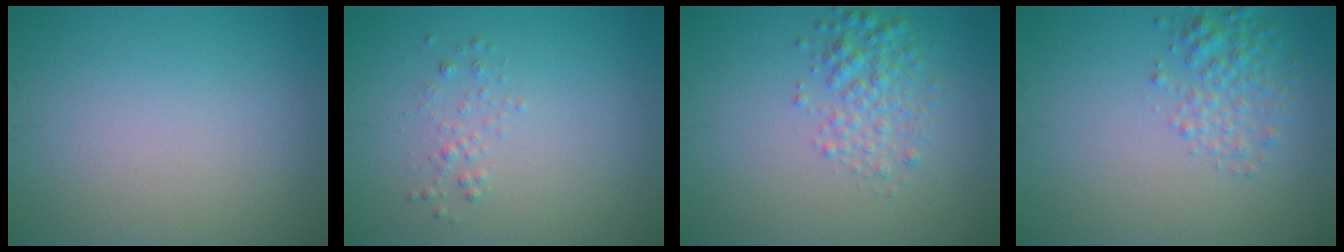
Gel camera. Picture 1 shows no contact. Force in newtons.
{"total": 1.0, "press": 1.0, "slide": 0.0}
{"total": 2.8, "press": 2.8, "slide": 0.0}
{"total": 2.6, "press": 2.6, "slide": 0.1}